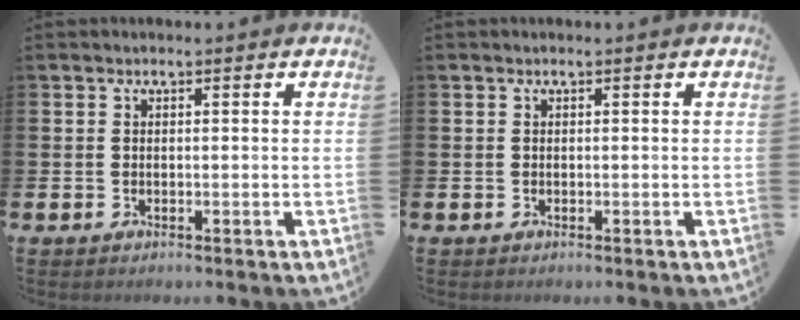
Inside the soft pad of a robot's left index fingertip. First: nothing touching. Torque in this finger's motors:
{"motor_torque": [-0.02, -0.02, 0.00, 0.01]}